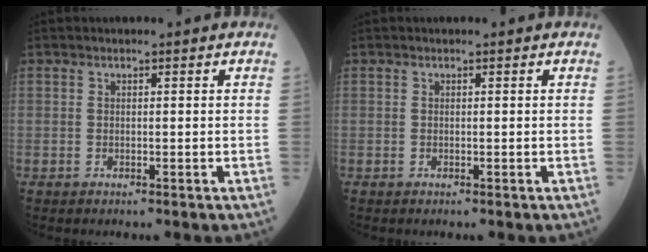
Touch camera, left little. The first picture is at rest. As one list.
[{"total": 0.0}]